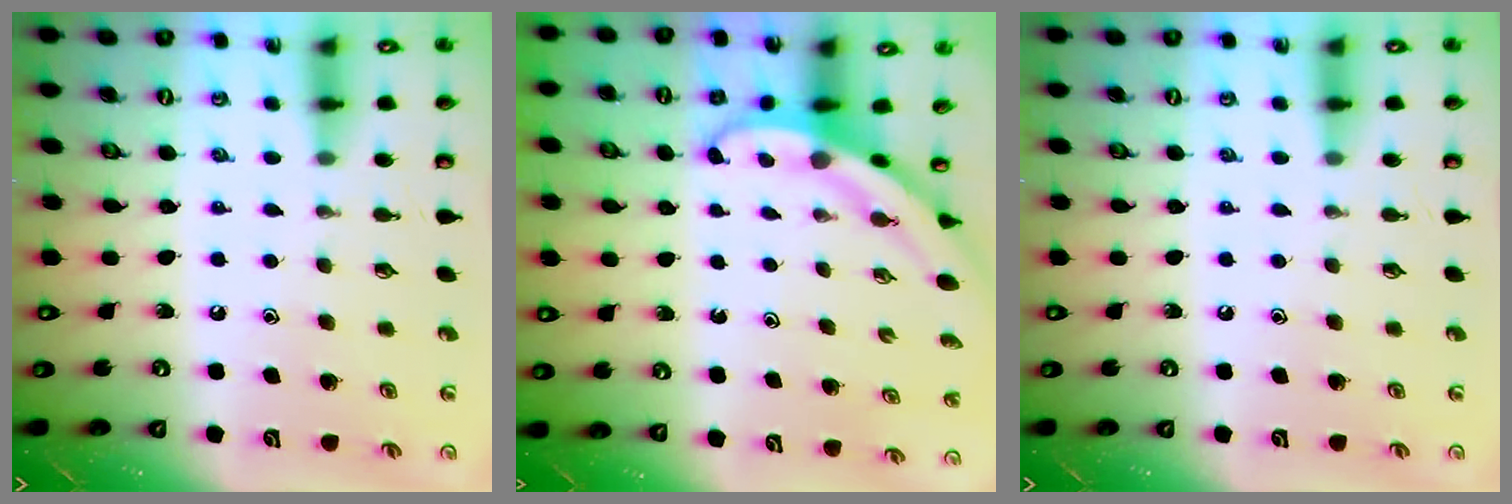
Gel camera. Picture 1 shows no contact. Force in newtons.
{"total": 3.8, "press": 3.8, "slide": 0.1}
{"total": 0.0}